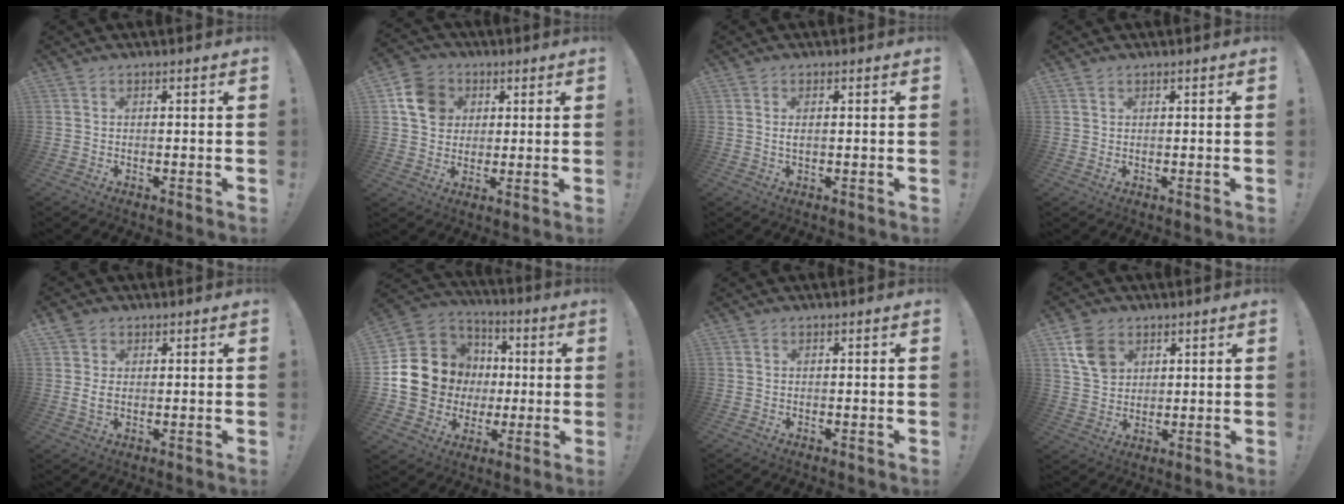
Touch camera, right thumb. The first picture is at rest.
{"total": 11.5, "force": [3.6, 9.9, 4.6], "torque": [-0.054, -0.007, 0.074]}
{"total": 1.4, "force": [0.2, 0.4, 1.3], "torque": [-0.017, -0.002, 0.001]}
{"total": 0.9, "force": [0.7, 0.6, 0.2], "torque": [0.000, -0.002, 0.013]}
{"total": 3.8, "force": [1.2, 2.6, 2.5], "torque": [-0.031, -0.001, 0.022]}
{"total": 18.5, "force": [0.8, 16.9, 7.4], "torque": [-0.124, 0.011, 0.058]}
{"total": 0.0}
{"total": 9.8, "force": [4.8, 7.3, 4.4], "torque": [-0.062, -0.015, 0.096]}